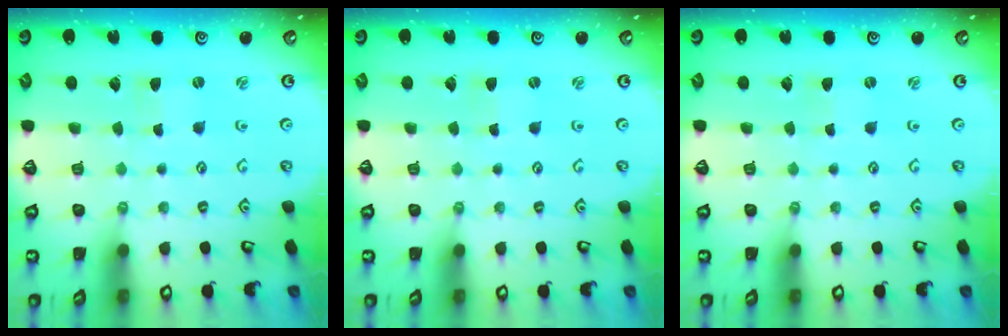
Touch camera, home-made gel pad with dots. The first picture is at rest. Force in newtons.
{"total": 0.0}
{"total": 0.0}